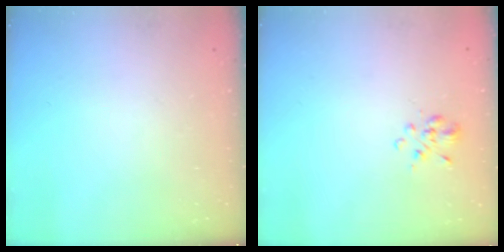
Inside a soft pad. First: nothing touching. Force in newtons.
{"total": 2.8, "press": 2.6, "slide": 1.2}